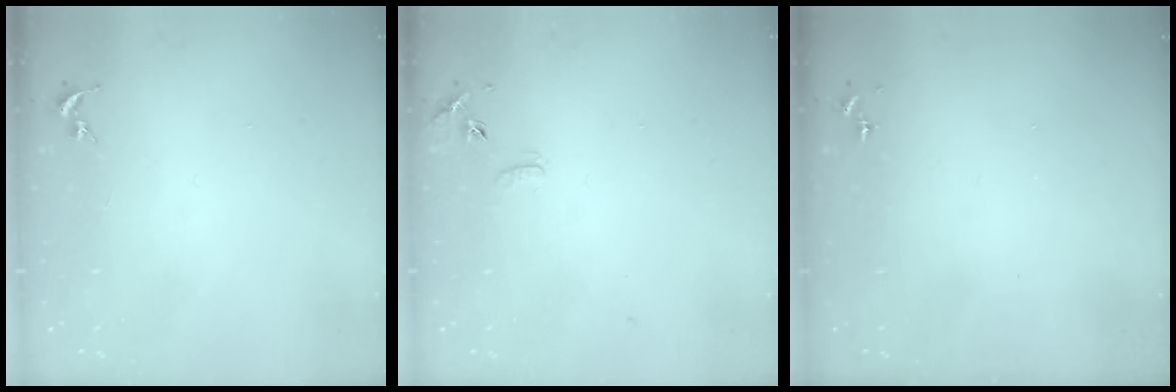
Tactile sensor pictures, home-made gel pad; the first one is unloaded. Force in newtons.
{"total": 6.9, "press": 6.9, "slide": 0.6}
{"total": 0.0}